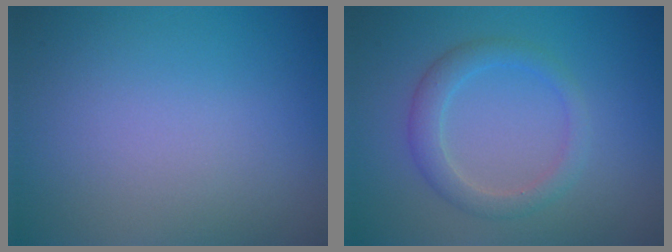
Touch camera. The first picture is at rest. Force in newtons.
{"total": 2.6, "press": 2.6, "slide": 0.1}